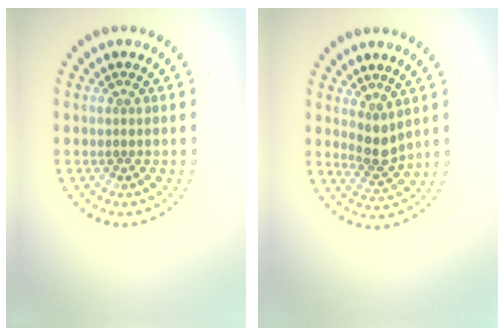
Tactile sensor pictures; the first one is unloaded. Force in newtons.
{"total": 2.3, "press": 1.9, "slide": 1.3}